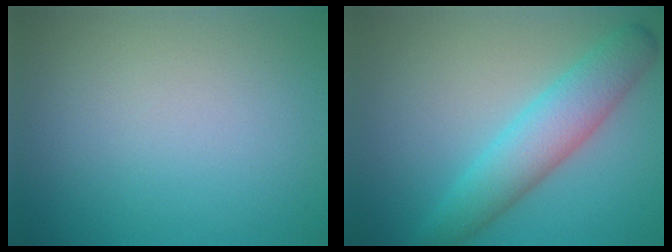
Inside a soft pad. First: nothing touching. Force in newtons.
{"total": 5.0, "press": 5.0, "slide": 0.1}